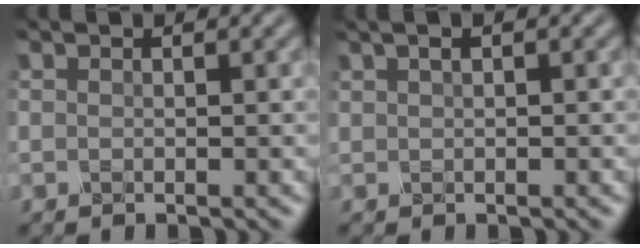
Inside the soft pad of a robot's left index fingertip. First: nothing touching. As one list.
[{"total": 1.2, "force": [0.4, 0.5, 1.0], "torque": [-0.017, 0.003, 0.011]}]